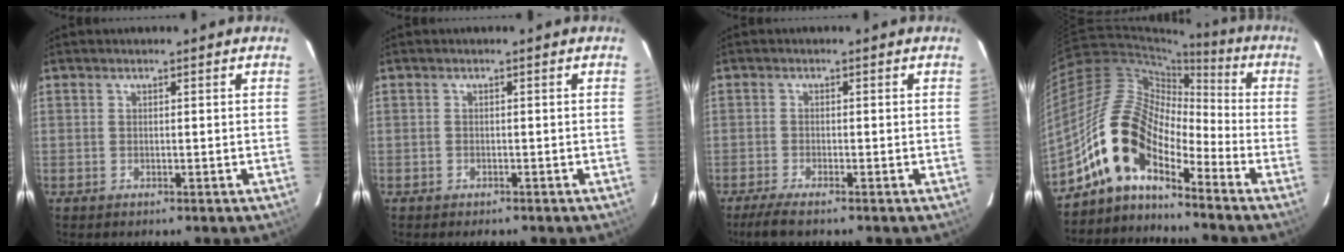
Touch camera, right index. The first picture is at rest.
{"total": 1.5, "force": [-1.2, 0.8, 0.4], "torque": [-0.010, -0.001, -0.013]}
{"total": 4.1, "force": [-3.2, 0.3, 2.5], "torque": [-0.047, -0.009, -0.054]}
{"total": 11.9, "force": [-7.9, 4.7, 7.6], "torque": [-0.158, 0.040, -0.146]}